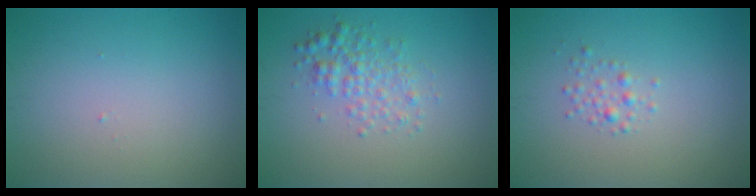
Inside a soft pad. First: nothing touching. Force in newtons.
{"total": 2.6, "press": 2.6, "slide": 0.1}
{"total": 1.2, "press": 1.2, "slide": 0.1}